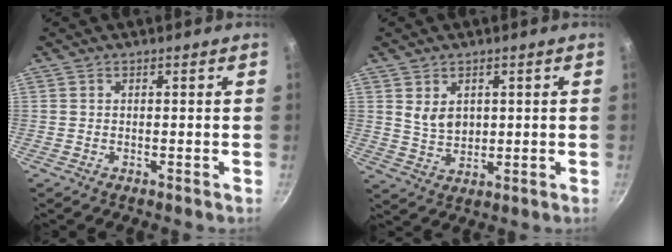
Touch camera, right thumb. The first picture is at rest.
{"total": 4.9, "force": [1.5, 3.5, 3.2], "torque": [-0.041, -0.017, 0.036]}